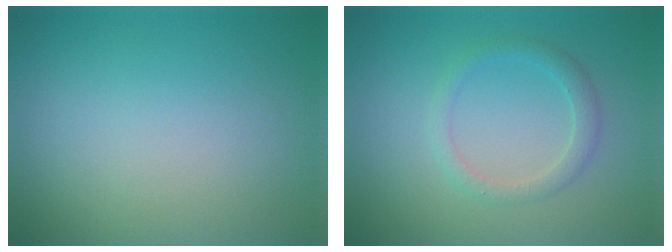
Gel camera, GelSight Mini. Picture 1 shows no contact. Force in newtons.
{"total": 1.9, "press": 1.9, "slide": 0.1}